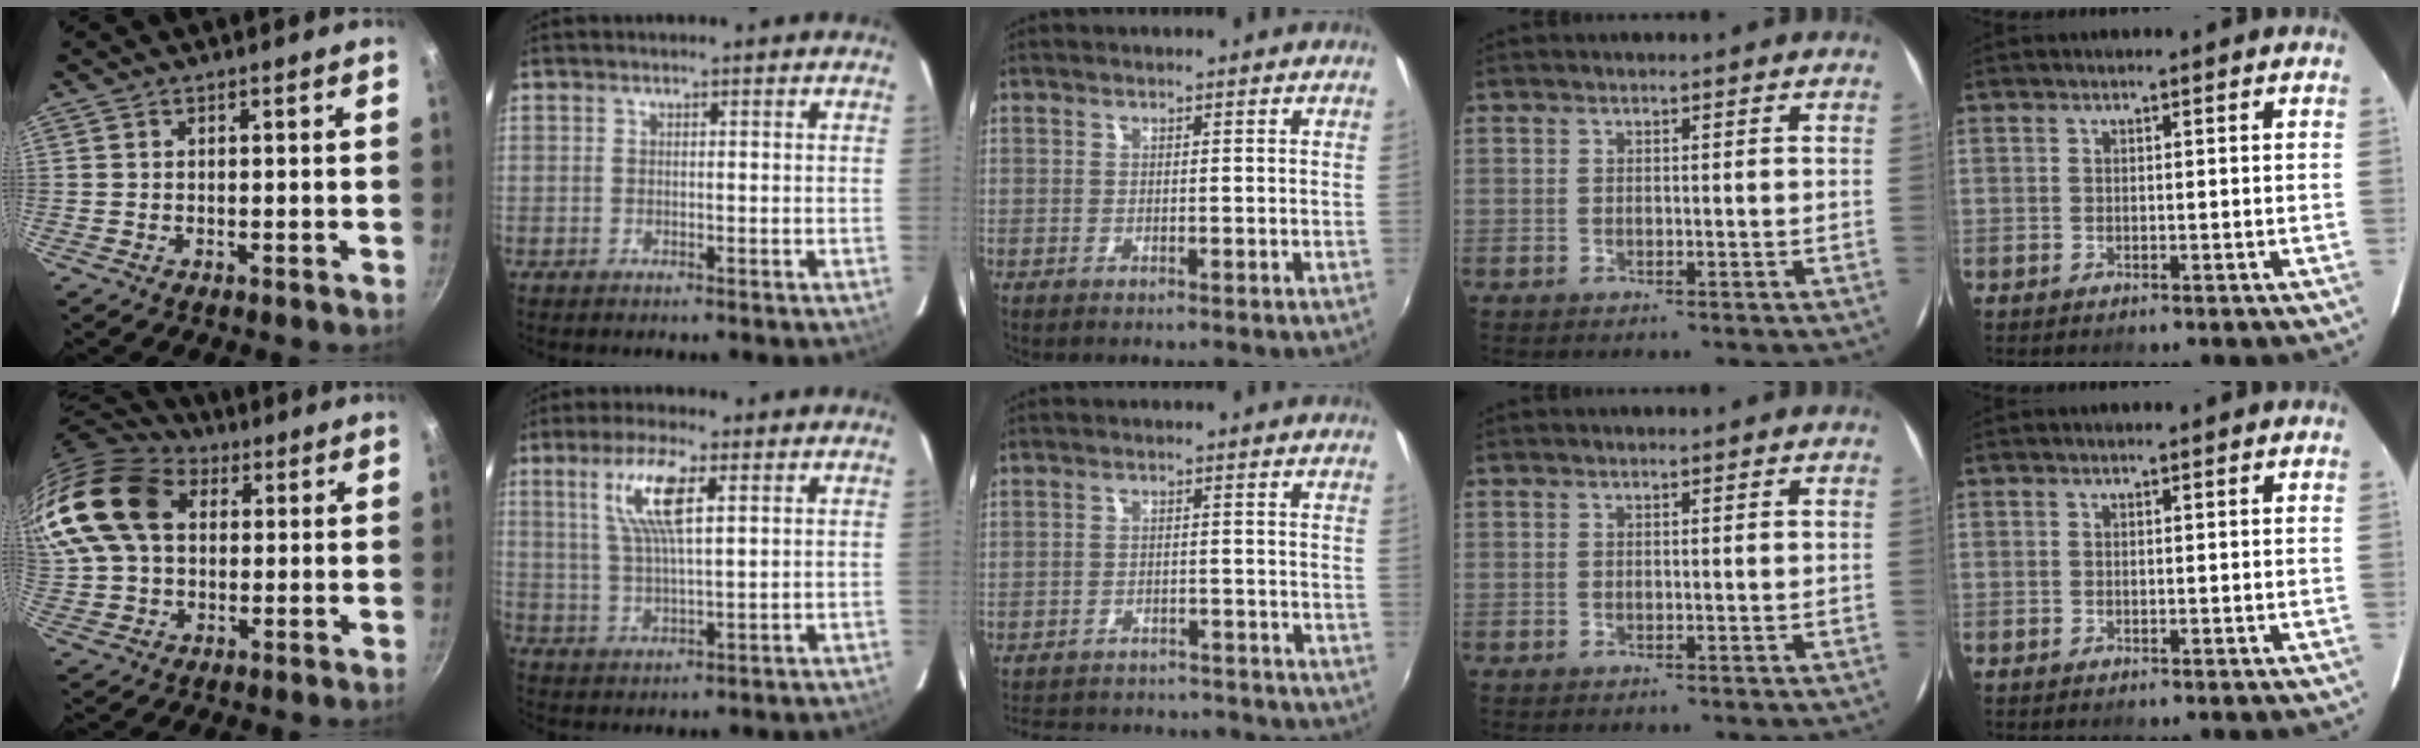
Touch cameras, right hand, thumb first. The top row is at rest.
{"thumb": {"total": 19.6, "force": [5.0, 13.9, 13.0], "torque": [-0.262, 0.021, 0.081]}, "index": {"total": 9.5, "force": [3.7, 2.2, 8.5], "torque": [-0.168, 0.007, 0.075]}, "middle": {"total": 19.5, "force": [-17.0, 6.8, 6.6], "torque": [-0.147, 0.024, -0.214]}}